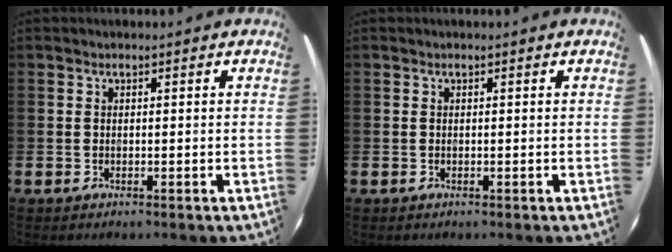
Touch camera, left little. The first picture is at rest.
{"total": 0.0}